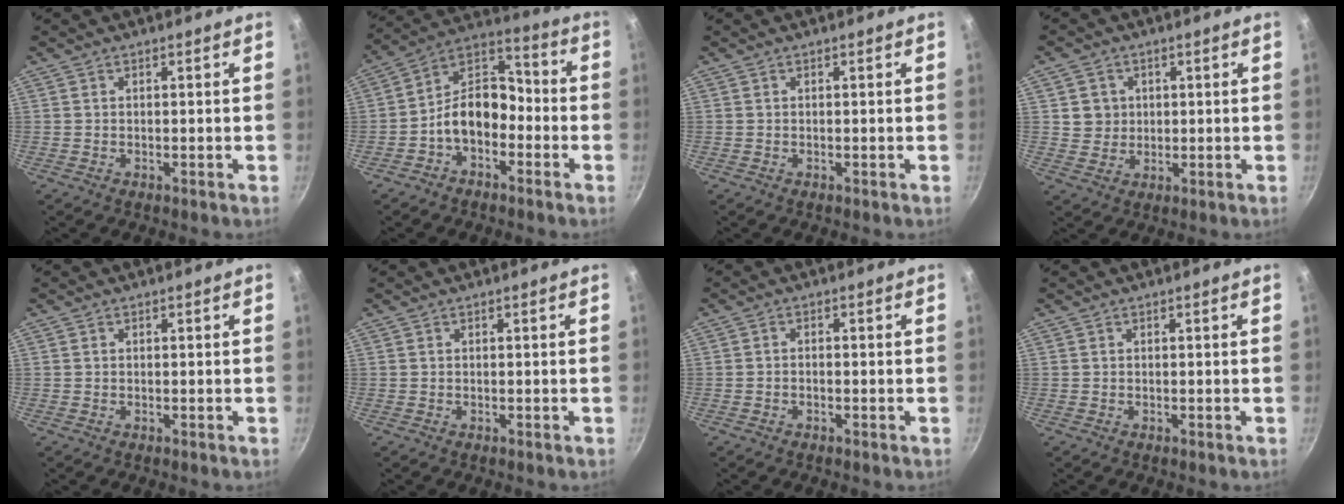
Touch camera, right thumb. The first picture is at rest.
{"total": 11.4, "force": [-3.9, 7.8, 7.5], "torque": [-0.091, 0.062, -0.087]}
{"total": 0.0}
{"total": 4.7, "force": [1.1, 4.5, 1.1], "torque": [0.010, 0.005, 0.020]}
{"total": 0.0}
{"total": 0.0}
{"total": 1.1, "force": [-0.6, 0.6, 0.6], "torque": [-0.014, 0.008, -0.012]}
{"total": 0.0}